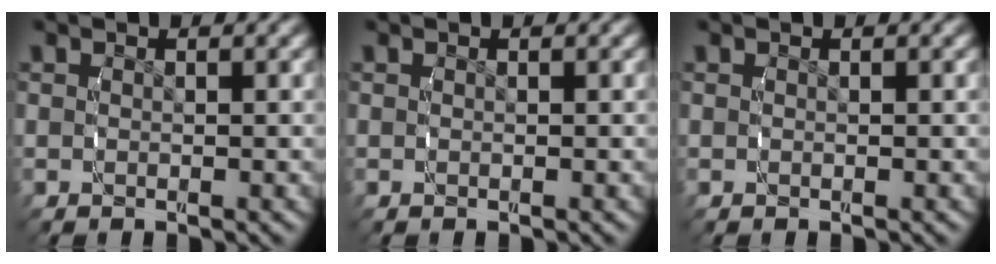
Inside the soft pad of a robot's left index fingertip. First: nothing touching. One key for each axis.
{"total": 0.0}
{"total": 0.0}